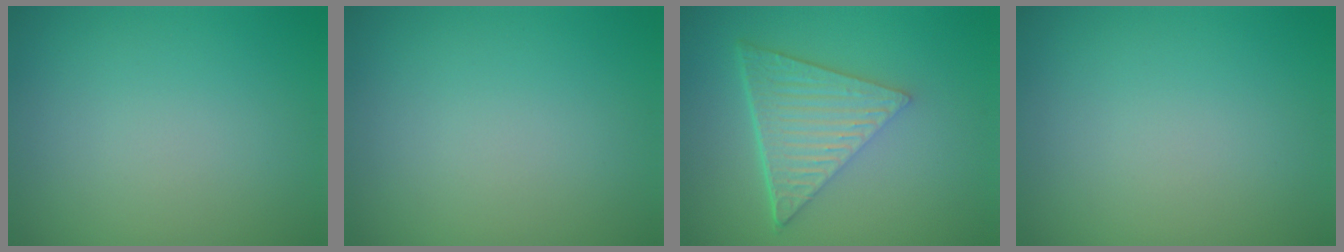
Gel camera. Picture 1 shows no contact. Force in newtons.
{"total": 0.0}
{"total": 6.6, "press": 4.3, "slide": 5.0}
{"total": 0.0}